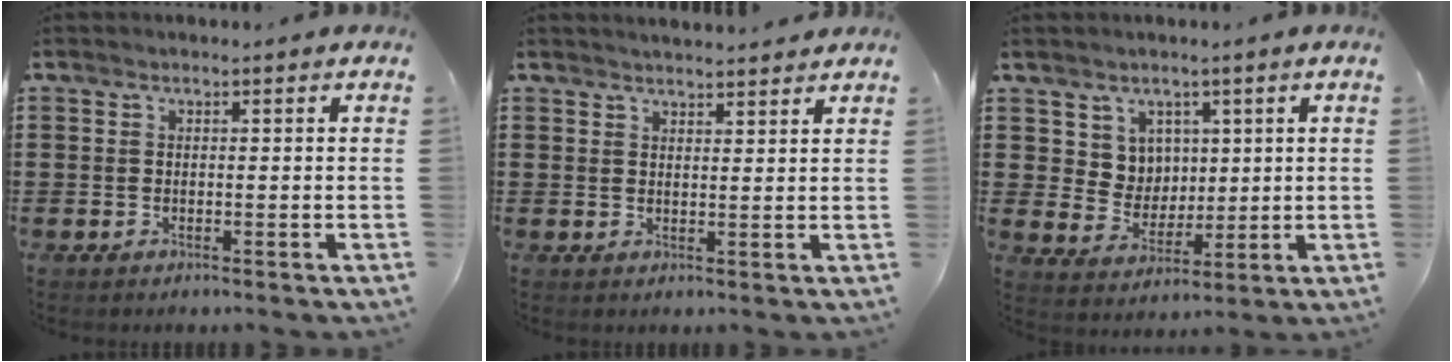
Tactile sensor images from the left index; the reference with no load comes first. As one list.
[{"total": 2.0, "force": [2.0, -0.1, 0.0], "torque": [-0.004, -0.001, 0.039]}, {"total": 5.4, "force": [2.7, 4.6, 0.8], "torque": [-0.034, 0.000, 0.049]}]